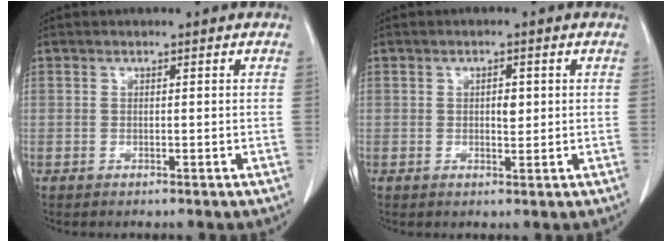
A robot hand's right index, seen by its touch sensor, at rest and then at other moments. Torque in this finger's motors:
{"motor_torque": [-0.11, 0.03, 0.08, 0.00]}